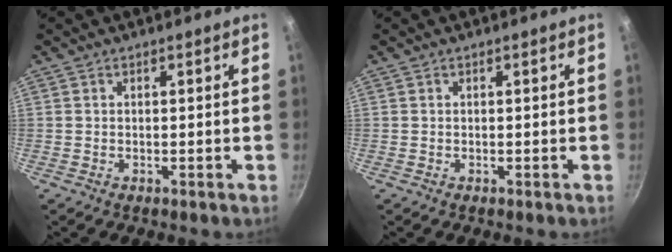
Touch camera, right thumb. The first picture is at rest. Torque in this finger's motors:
{"motor_torque": [-0.72, -0.24, -0.35, 0.50, -0.03]}